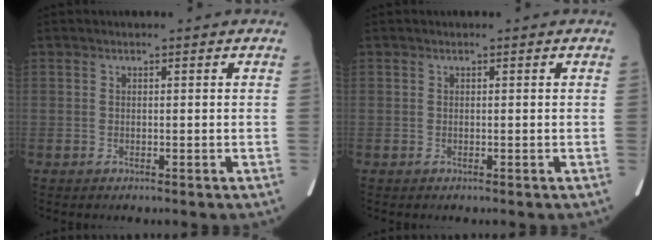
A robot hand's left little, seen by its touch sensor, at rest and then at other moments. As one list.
[{"total": 0.0}]